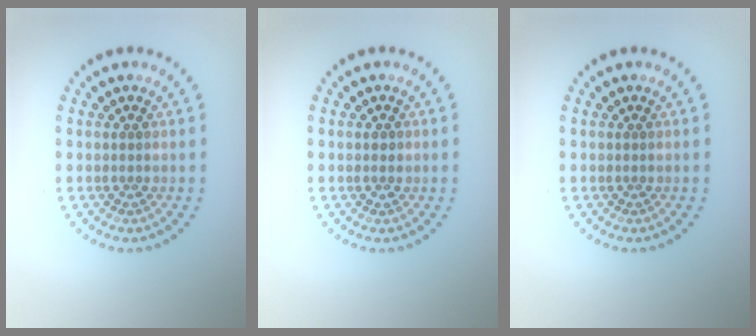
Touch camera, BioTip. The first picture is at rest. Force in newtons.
{"total": 0.9, "press": 0.9, "slide": 0.1}
{"total": 0.0}